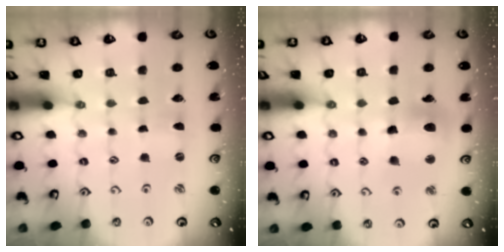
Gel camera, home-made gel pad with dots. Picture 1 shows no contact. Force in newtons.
{"total": 12.9, "press": 12.6, "slide": 2.5}